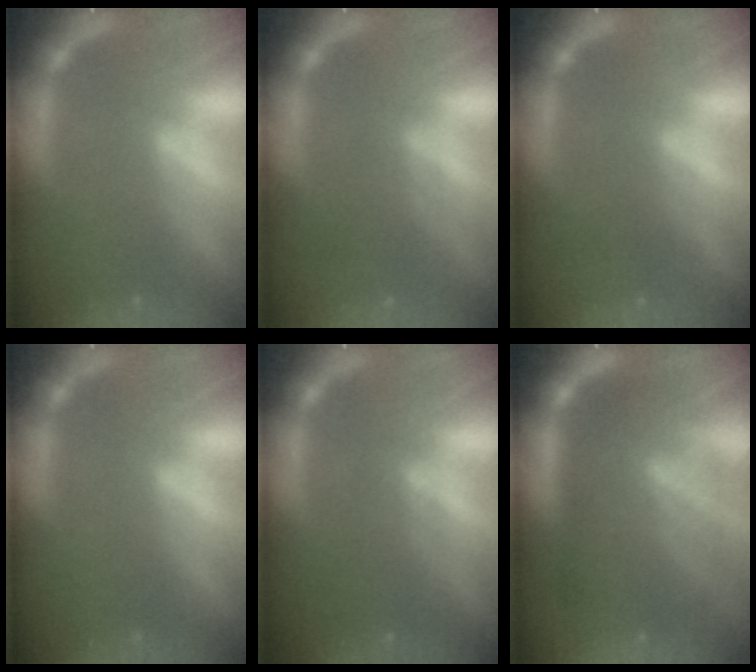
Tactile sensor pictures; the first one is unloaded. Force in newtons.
{"total": 2.5}
{"total": 1.5}
{"total": 0.0}
{"total": 3.6}
{"total": 9.5}